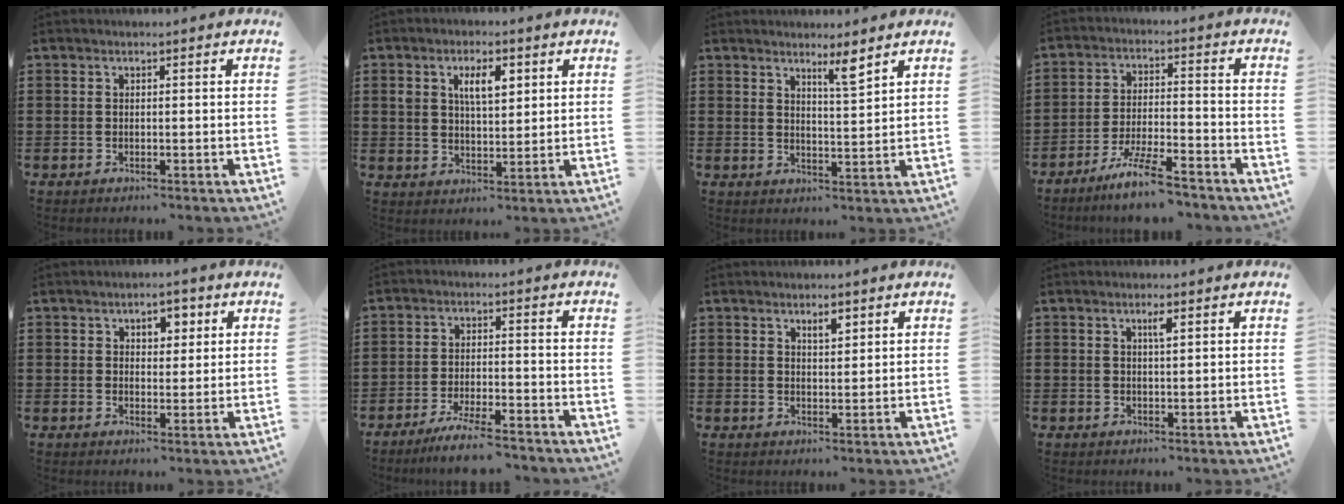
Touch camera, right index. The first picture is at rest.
{"total": 5.5, "force": [2.2, 2.7, 4.3], "torque": [-0.079, 0.005, 0.033]}
{"total": 4.0, "force": [3.2, 0.0, 2.5], "torque": [-0.041, -0.008, 0.051]}
{"total": 7.8, "force": [-6.5, 0.4, 4.3], "torque": [-0.086, -0.002, -0.124]}
{"total": 3.2, "force": [1.4, 2.1, 1.9], "torque": [-0.030, 0.006, 0.017]}
{"total": 5.4, "force": [-4.8, 0.0, 2.6], "torque": [-0.056, -0.012, -0.092]}
{"total": 2.3, "force": [1.5, 0.9, 1.4], "torque": [-0.023, 0.002, 0.025]}
{"total": 1.8, "force": [0.8, 0.3, 1.6], "torque": [-0.024, -0.001, 0.011]}